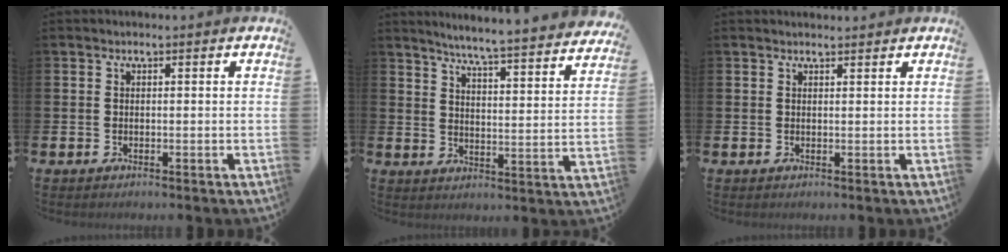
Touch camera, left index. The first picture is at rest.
{"total": 5.8, "force": [5.6, -0.6, 1.7], "torque": [-0.047, -0.052, 0.090]}
{"total": 1.0, "force": [0.9, 0.1, 0.3], "torque": [0.005, -0.003, 0.014]}